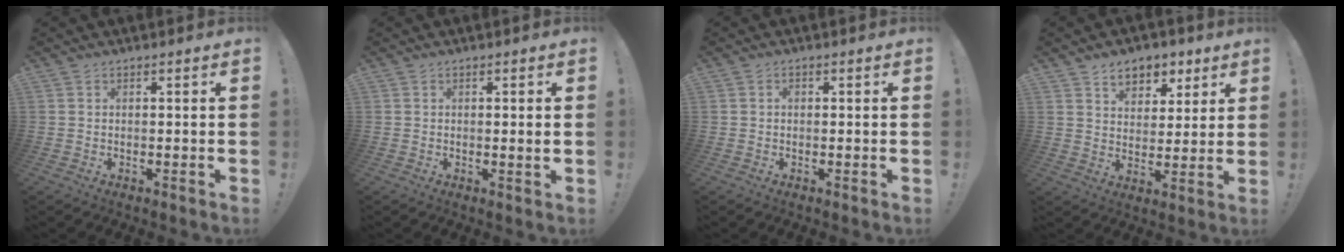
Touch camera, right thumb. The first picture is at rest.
{"total": 1.9, "force": [0.6, -0.2, 1.8], "torque": [-0.030, -0.002, 0.007]}
{"total": 0.6, "force": [-0.1, 0.5, 0.4], "torque": [-0.016, 0.007, -0.001]}
{"total": 8.3, "force": [5.4, 5.7, 2.7], "torque": [-0.034, -0.032, 0.100]}